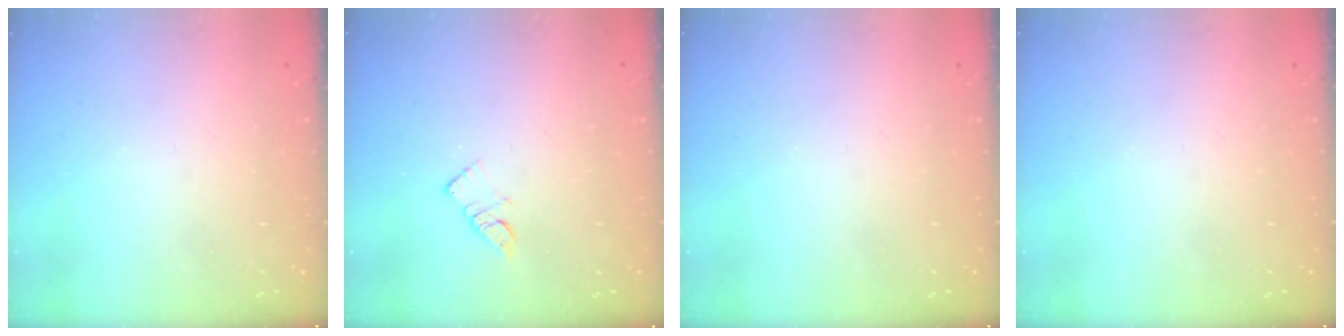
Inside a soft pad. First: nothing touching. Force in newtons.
{"total": 5.0, "press": 4.9, "slide": 0.6}
{"total": 0.0}
{"total": 0.0}